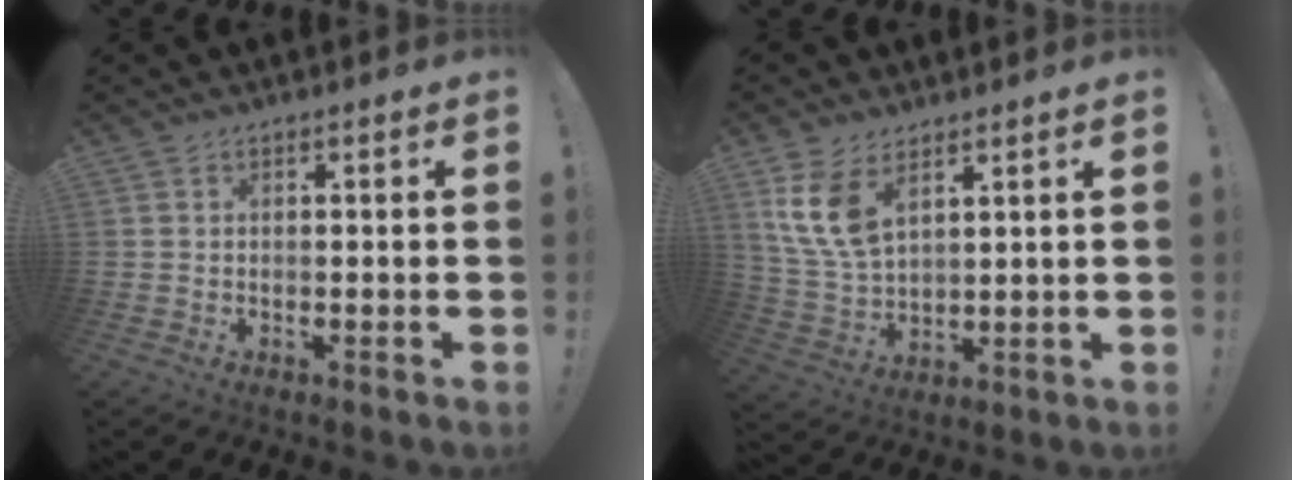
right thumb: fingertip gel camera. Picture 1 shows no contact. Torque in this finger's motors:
{"motor_torque": [-0.65, 1.16, 0.86, 0.10, 0.33]}